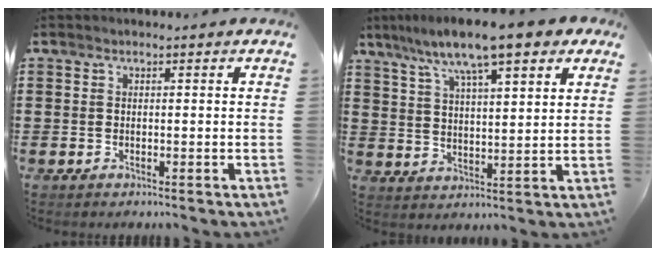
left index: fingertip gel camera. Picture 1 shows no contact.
{"total": 10.7, "force": [8.0, 1.6, 6.9], "torque": [-0.151, -0.017, 0.135]}